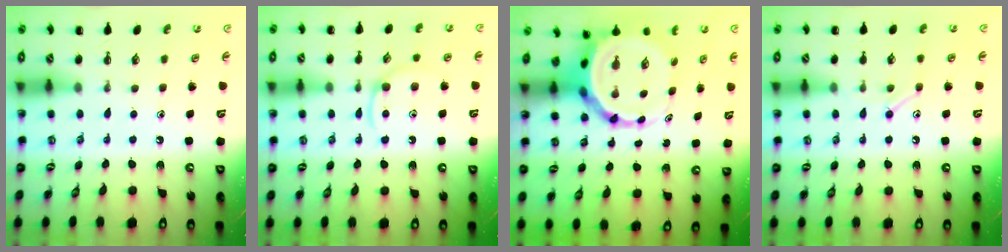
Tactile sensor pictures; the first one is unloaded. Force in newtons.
{"total": 4.6, "press": 4.4, "slide": 1.4}
{"total": 7.0, "press": 6.7, "slide": 2.1}
{"total": 6.8, "press": 6.8, "slide": 0.8}